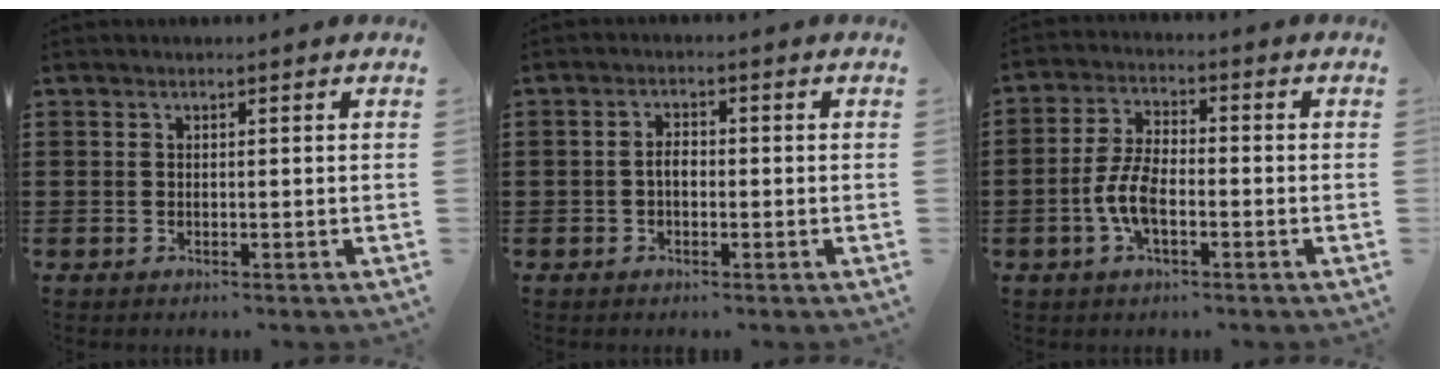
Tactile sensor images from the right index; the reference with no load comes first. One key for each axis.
{"total": 2.0, "fx": -0.3, "fy": 1.0, "fz": 1.7, "tx": -0.032, "ty": 0.002, "tz": -0.005}
{"total": 6.6, "fx": -2.0, "fy": 3.0, "fz": 5.5, "tx": -0.134, "ty": -0.003, "tz": -0.045}